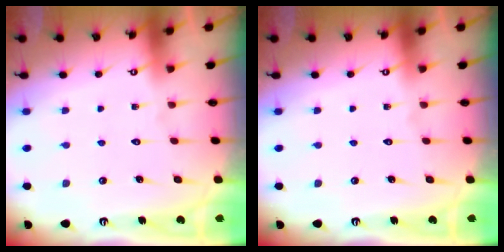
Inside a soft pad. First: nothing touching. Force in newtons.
{"total": 0.0}